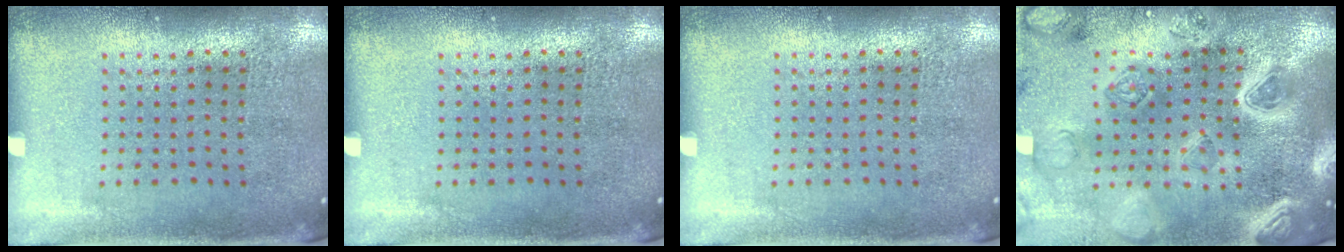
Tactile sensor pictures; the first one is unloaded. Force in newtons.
{"total": 0.0}
{"total": 0.0}
{"total": 4.9, "press": 4.2, "slide": 2.5}